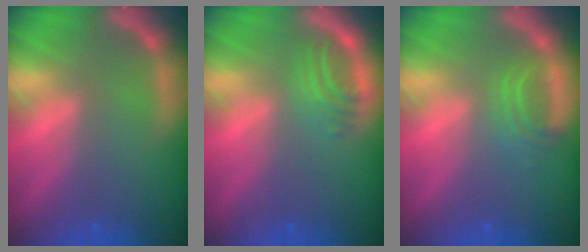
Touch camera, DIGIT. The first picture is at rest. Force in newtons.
{"total": 2.9}
{"total": 2.5}